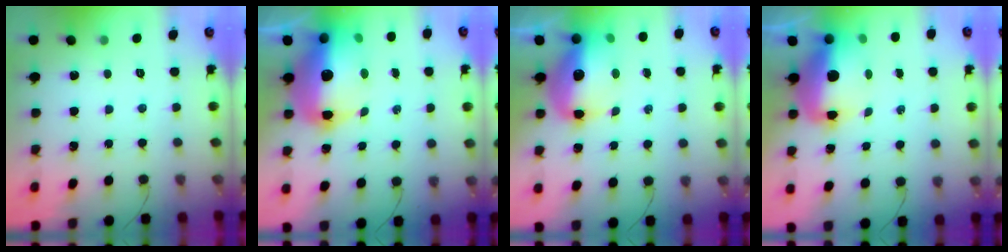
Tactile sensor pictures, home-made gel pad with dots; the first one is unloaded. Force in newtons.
{"total": 22.1, "press": 20.0, "slide": 9.4}
{"total": 15.4, "press": 15.0, "slide": 3.3}
{"total": 14.1, "press": 13.6, "slide": 3.7}